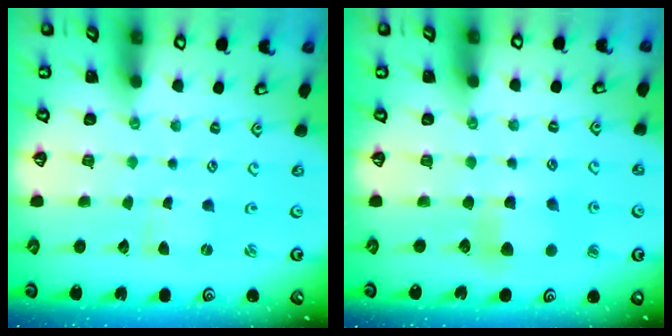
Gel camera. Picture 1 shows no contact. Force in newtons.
{"total": 6.1, "press": 6.1, "slide": 0.2}